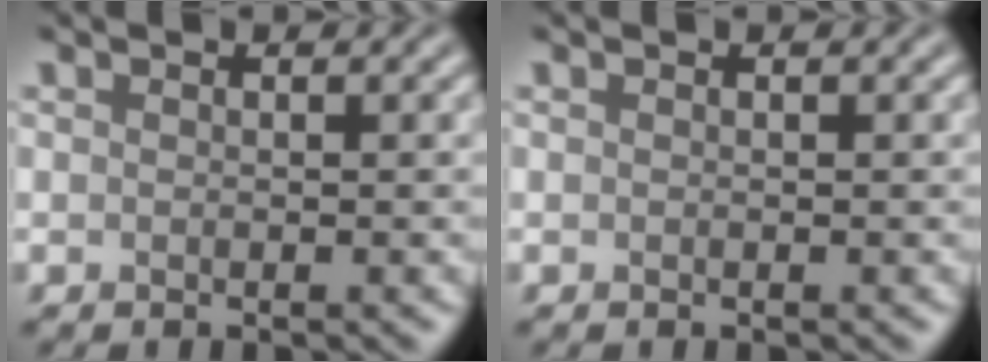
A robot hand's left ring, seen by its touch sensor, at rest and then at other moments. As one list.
[{"total": 0.0}]